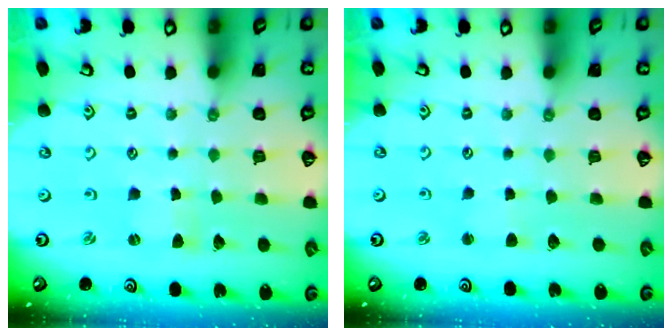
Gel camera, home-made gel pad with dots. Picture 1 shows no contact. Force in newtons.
{"total": 2.5, "press": 2.5, "slide": 0.3}